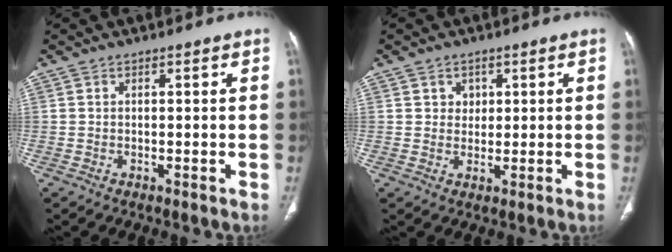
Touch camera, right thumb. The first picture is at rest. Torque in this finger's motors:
{"motor_torque": [-0.12, 0.11, -0.36, 0.15, 0.07]}